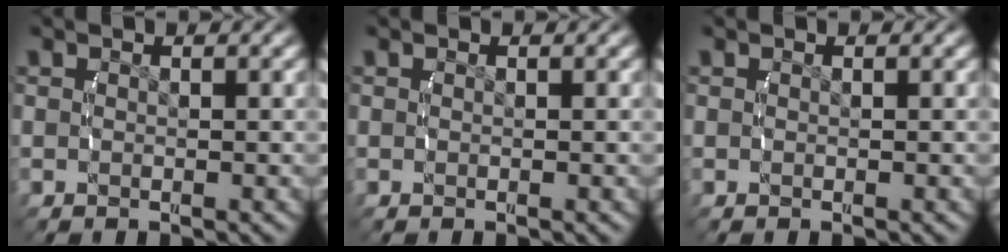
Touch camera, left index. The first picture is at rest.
{"total": 0.0}
{"total": 0.0}